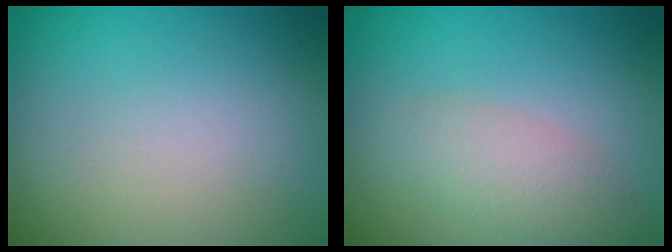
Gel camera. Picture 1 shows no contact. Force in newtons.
{"total": 2.8, "press": 2.8, "slide": 0.2}